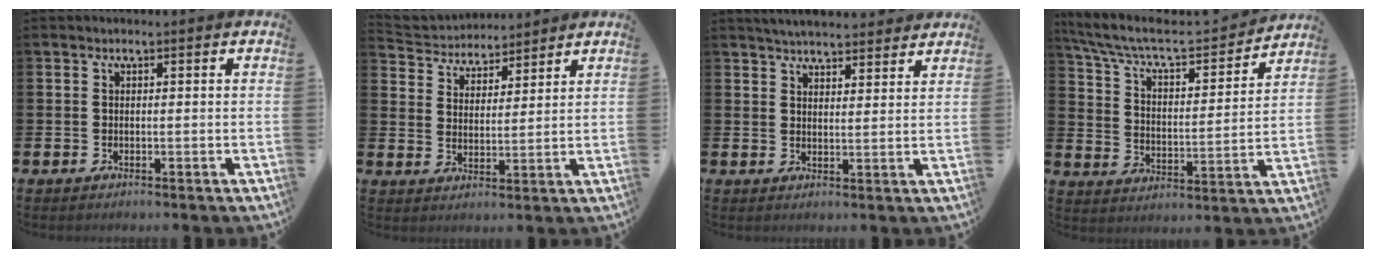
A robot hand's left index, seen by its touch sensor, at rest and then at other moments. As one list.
[{"total": 4.3, "force": [4.1, 1.3, -0.5], "torque": [-0.018, -0.027, 0.071]}, {"total": 4.4, "force": [4.3, 0.5, 0.4], "torque": [-0.018, -0.020, 0.079]}, {"total": 7.9, "force": [7.0, 2.1, 3.0], "torque": [-0.099, -0.046, 0.115]}]